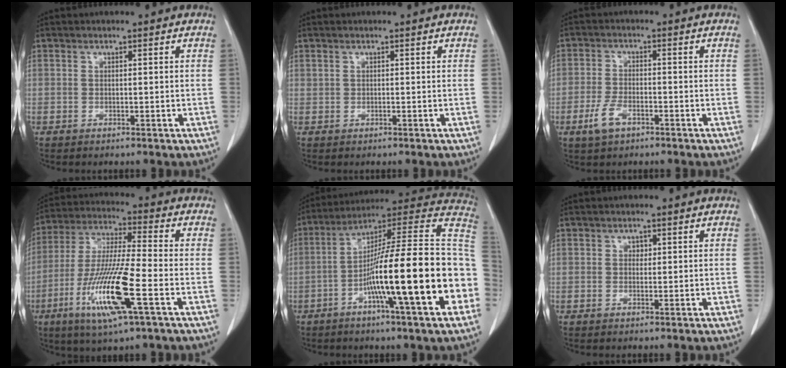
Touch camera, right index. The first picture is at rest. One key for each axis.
{"total": 0.0}
{"total": 4.4, "fx": -2.3, "fy": 2.2, "fz": 3.1, "tx": -0.068, "ty": -0.001, "tz": -0.040}
{"total": 15.0, "fx": -5.4, "fy": 0.7, "fz": 14.0, "tx": -0.288, "ty": -0.022, "tz": -0.101}
{"total": 25.6, "fx": -6.2, "fy": 1.4, "fz": 24.8, "tx": -0.300, "ty": 0.007, "tz": -0.105}
{"total": 0.9, "fx": 0.3, "fy": 0.7, "fz": 0.4, "tx": -0.003, "ty": 0.001, "tz": 0.004}